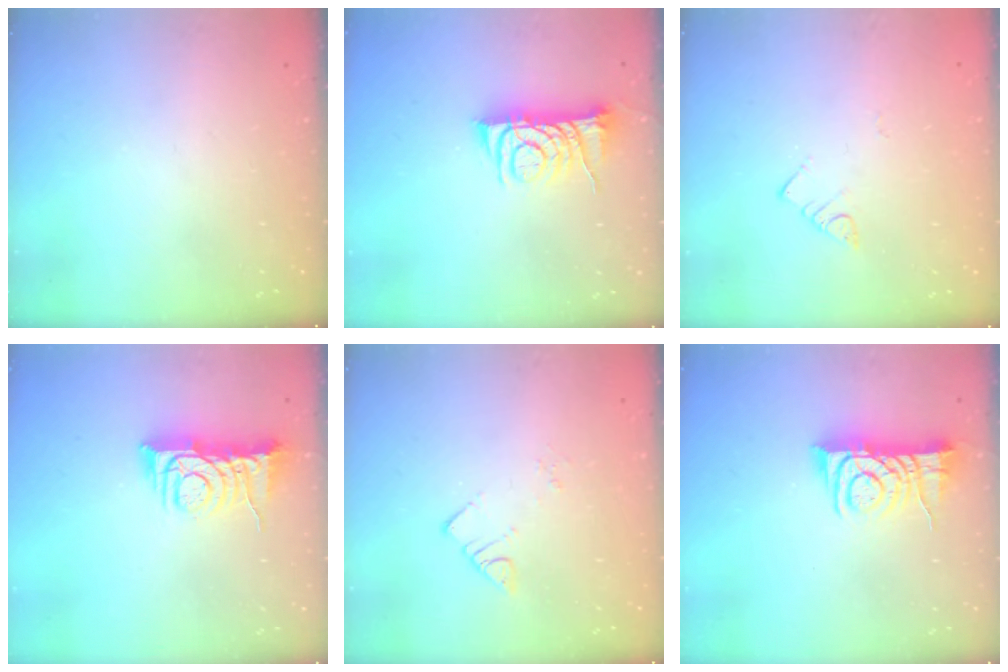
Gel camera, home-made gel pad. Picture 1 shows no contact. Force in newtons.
{"total": 8.3, "press": 8.3, "slide": 0.4}
{"total": 3.0, "press": 3.0, "slide": 0.2}
{"total": 8.8, "press": 8.8, "slide": 0.4}
{"total": 2.6, "press": 2.6, "slide": 0.1}
{"total": 8.0, "press": 8.0, "slide": 0.7}